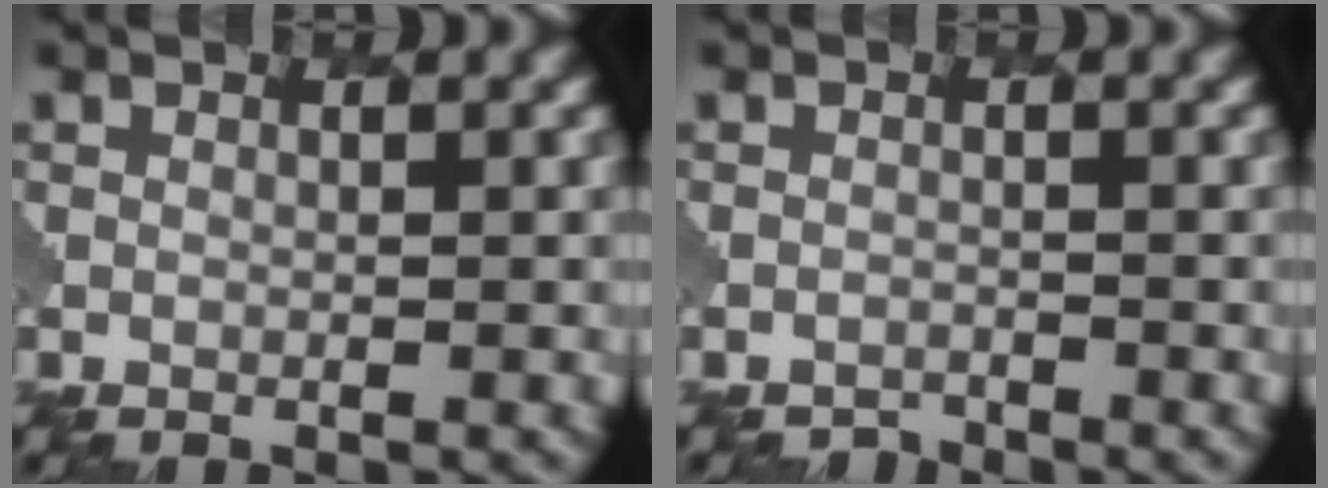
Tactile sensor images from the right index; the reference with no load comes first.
{"total": 1.2, "force": [-1.1, 0.1, -0.6], "torque": [0.011, -0.001, -0.023]}